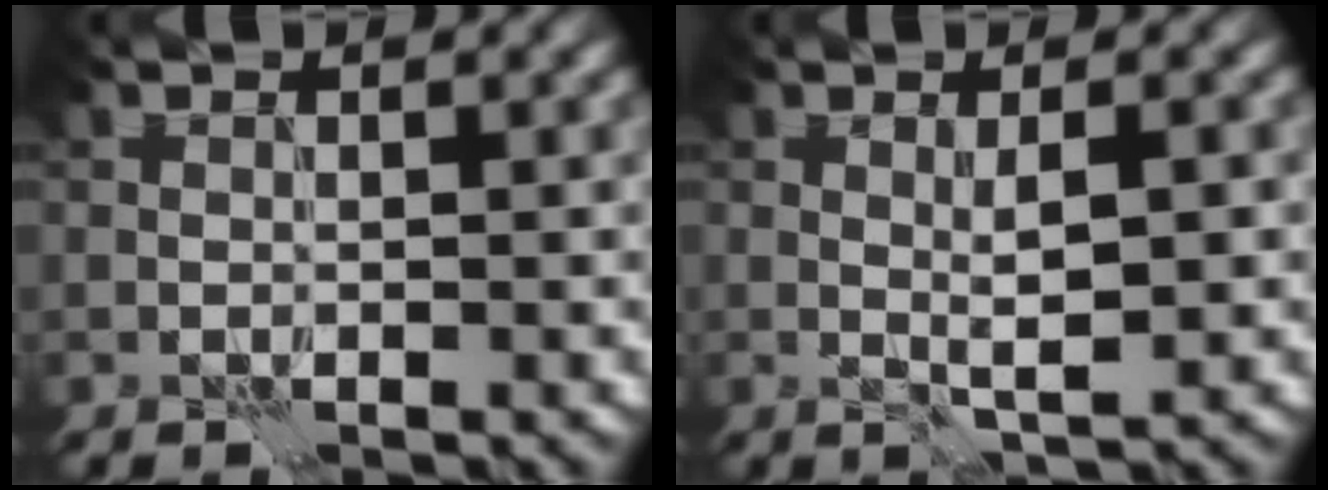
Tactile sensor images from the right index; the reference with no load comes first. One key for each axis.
{"total": 2.5, "fx": 0.2, "fy": 0.4, "fz": 2.5, "tx": -0.043, "ty": -0.002, "tz": 0.005}